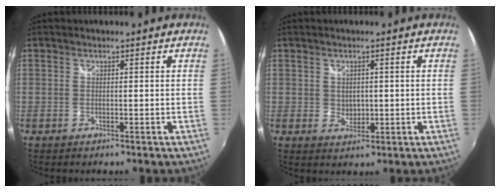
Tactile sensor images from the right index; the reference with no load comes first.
{"total": 2.6, "force": [0.3, 2.3, 1.2], "torque": [-0.016, -0.001, 0.009]}